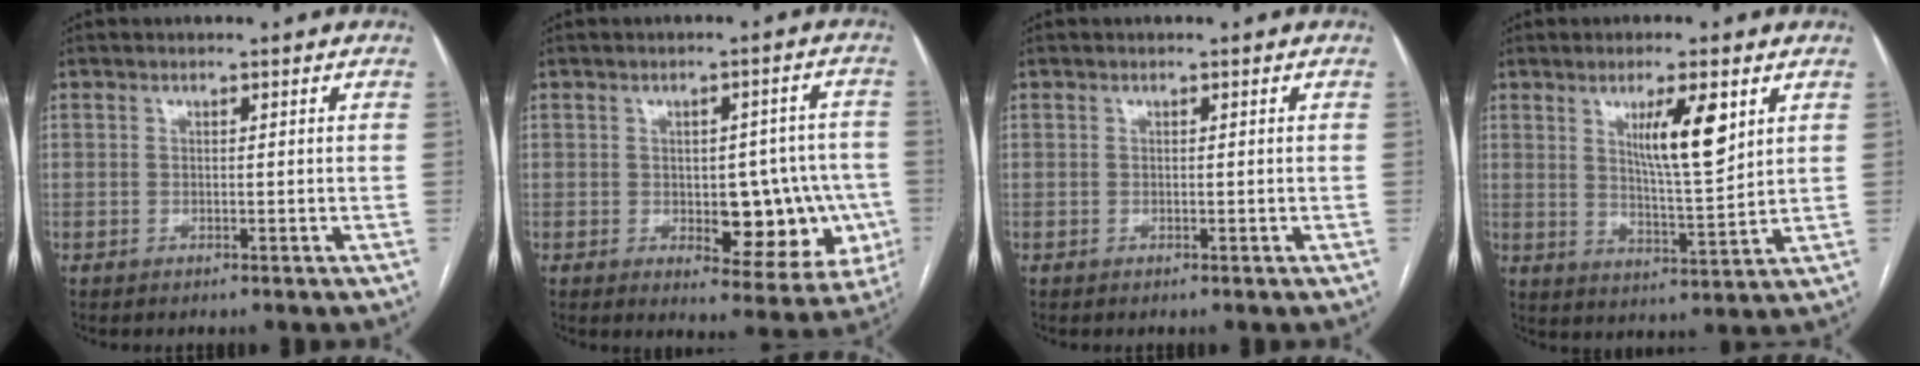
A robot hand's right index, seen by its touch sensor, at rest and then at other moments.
{"total": 11.8, "force": [-2.4, 5.7, 10.0], "torque": [-0.101, 0.020, -0.015]}
{"total": 0.0}
{"total": 8.8, "force": [3.7, 1.1, 7.9], "torque": [-0.134, -0.010, 0.066]}